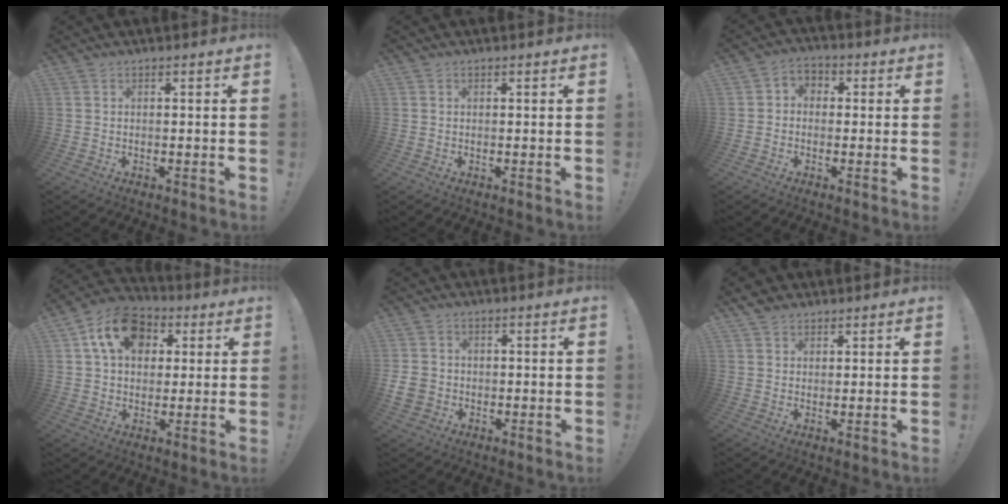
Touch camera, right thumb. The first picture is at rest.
{"total": 0.0}
{"total": 4.2, "force": [-1.5, 3.5, 1.8], "torque": [-0.035, 0.017, -0.028]}
{"total": 15.2, "force": [5.6, 11.1, 8.6], "torque": [-0.133, -0.007, 0.107]}
{"total": 5.8, "force": [-0.6, 5.1, 2.6], "torque": [-0.064, -0.001, -0.011]}
{"total": 3.7, "force": [2.8, 2.3, 0.8], "torque": [-0.015, -0.013, 0.053]}